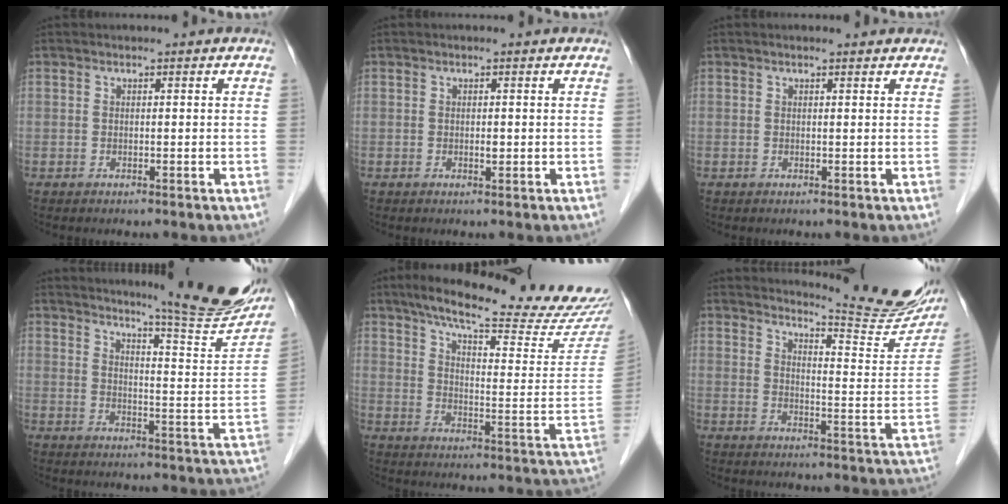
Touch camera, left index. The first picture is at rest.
{"total": 0.7, "force": [0.0, 0.3, 0.6], "torque": [-0.008, 0.000, 0.000]}
{"total": 2.1, "force": [1.9, 0.3, 0.8], "torque": [-0.016, 0.014, 0.019]}
{"total": 17.1, "force": [15.6, -0.1, 7.1], "torque": [-0.097, -0.078, 0.190]}
{"total": 24.7, "force": [21.4, 1.8, 12.1], "torque": [-0.178, -0.054, 0.278]}
{"total": 15.7, "force": [14.9, 0.3, 4.8], "torque": [-0.070, -0.086, 0.175]}